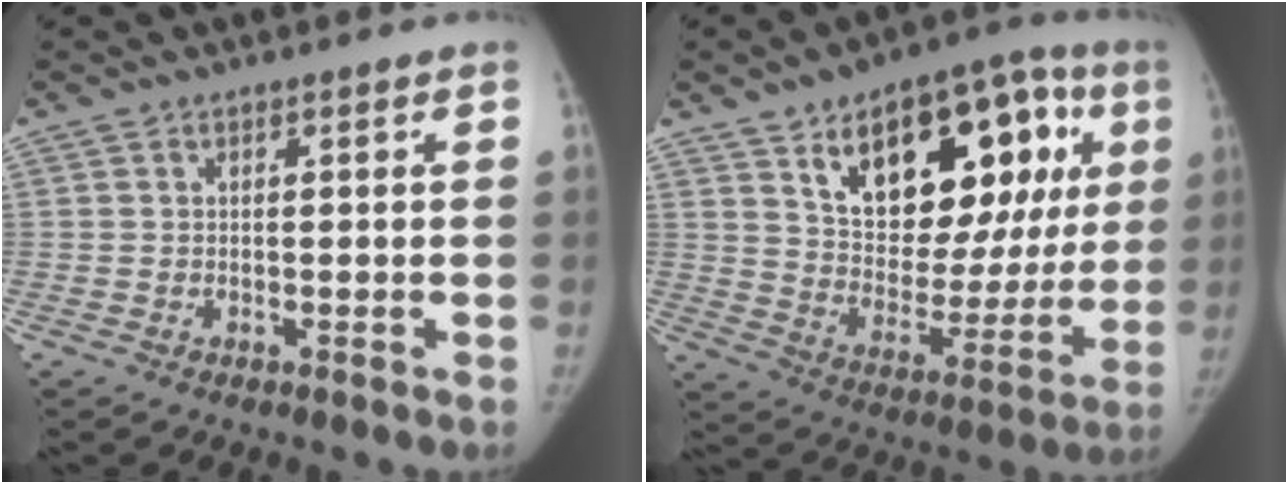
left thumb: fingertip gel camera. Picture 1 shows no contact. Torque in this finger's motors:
{"motor_torque": [2.29, 2.34, 1.54, -1.23, 0.08]}